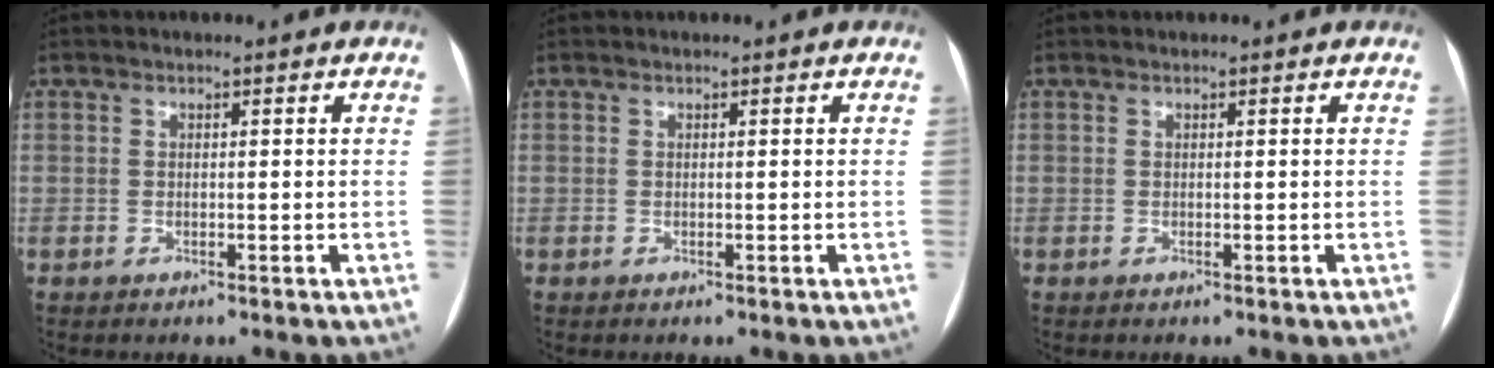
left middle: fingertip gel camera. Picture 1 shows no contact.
{"total": 0.0}
{"total": 0.0}